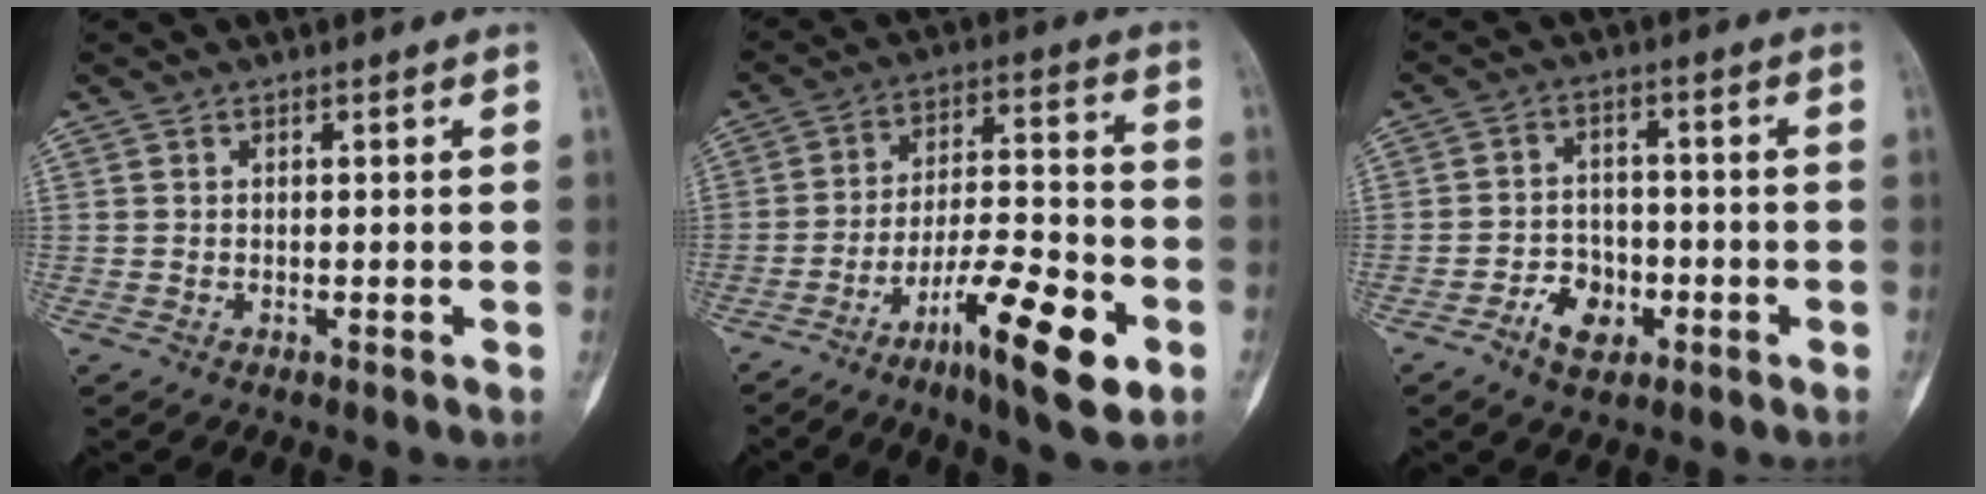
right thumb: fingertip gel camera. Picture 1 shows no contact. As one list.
[{"total": 15.5, "force": [-7.6, 3.8, 12.9], "torque": [-0.212, 0.048, -0.123]}, {"total": 6.3, "force": [-3.1, 4.4, 3.3], "torque": [-0.034, 0.023, -0.054]}]